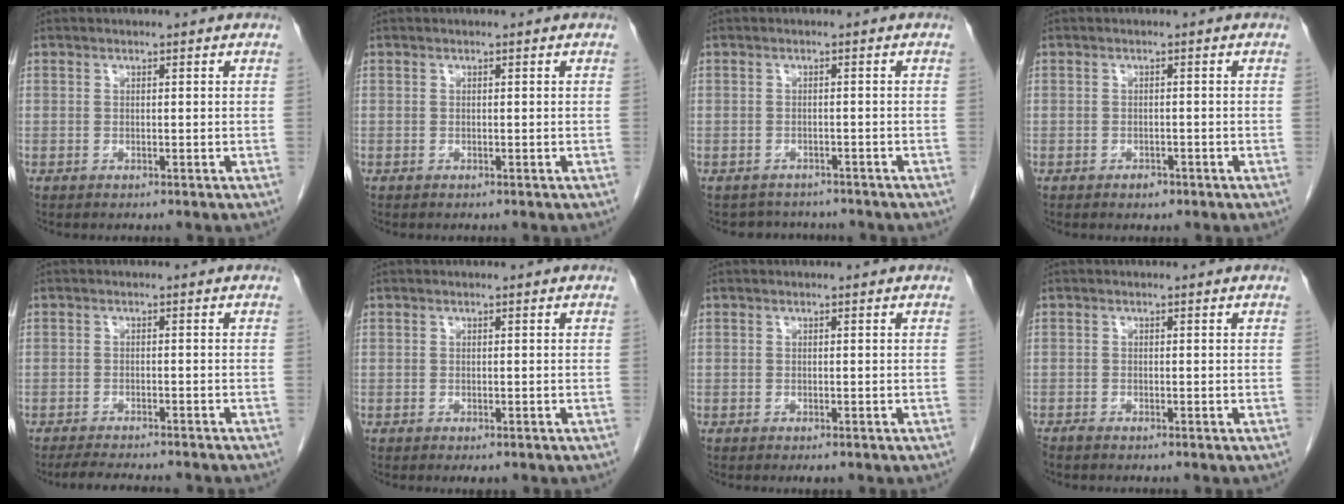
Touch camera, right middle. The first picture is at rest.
{"total": 0.0}
{"total": 4.2, "force": [-3.8, 1.7, 0.1], "torque": [-0.001, 0.006, -0.048]}
{"total": 1.3, "force": [-0.9, 0.8, 0.6], "torque": [-0.009, 0.002, -0.009]}
{"total": 8.8, "force": [-7.9, 1.1, 3.7], "torque": [-0.052, -0.014, -0.108]}
{"total": 1.2, "force": [-0.8, 0.5, 0.8], "torque": [-0.007, -0.002, -0.006]}
{"total": 1.0, "force": [-0.7, 0.3, 0.7], "torque": [-0.007, -0.002, -0.006]}
{"total": 0.8, "force": [-0.8, 0.0, 0.3], "torque": [-0.014, -0.004, -0.016]}